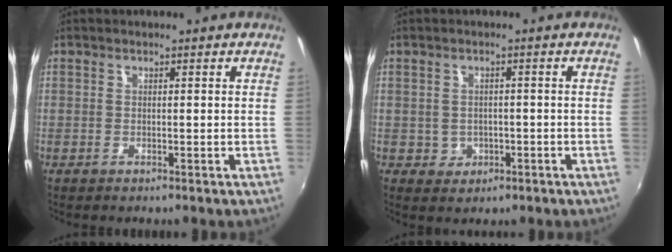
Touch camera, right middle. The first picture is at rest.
{"total": 3.1, "force": [-0.7, 2.9, 0.8], "torque": [-0.021, 0.002, -0.003]}